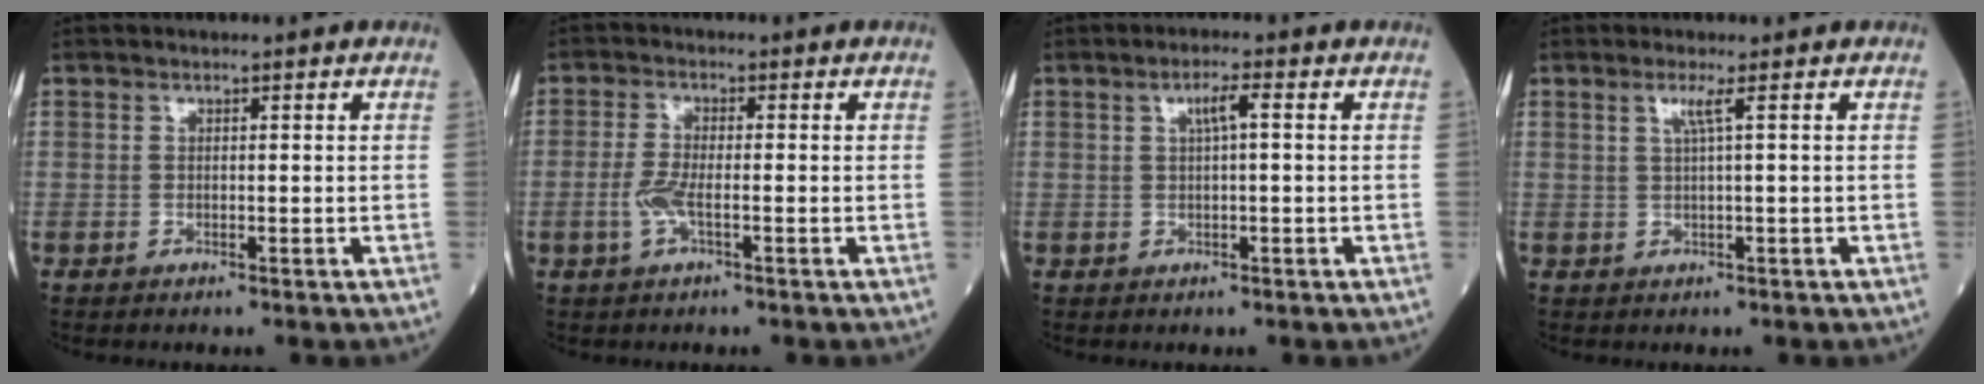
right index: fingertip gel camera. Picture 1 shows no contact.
{"total": 3.7, "force": [-1.1, 0.9, 3.4], "torque": [-0.080, -0.003, -0.026]}
{"total": 2.5, "force": [0.6, 0.1, 2.5], "torque": [-0.045, 0.006, 0.010]}
{"total": 1.9, "force": [0.7, -0.6, 1.7], "torque": [-0.039, -0.001, 0.016]}